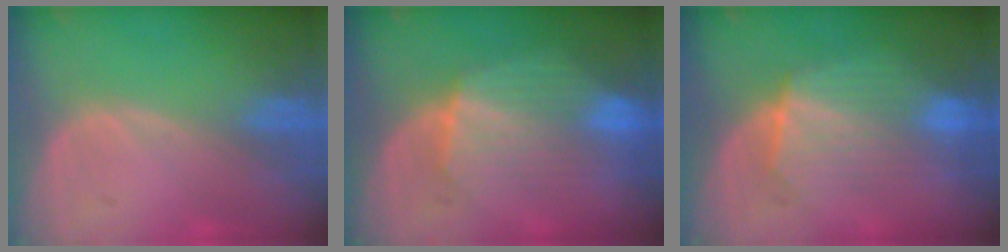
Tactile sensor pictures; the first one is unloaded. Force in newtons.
{"total": 8.3, "press": 8.1, "slide": 2.0}
{"total": 7.1, "press": 7.0, "slide": 0.9}